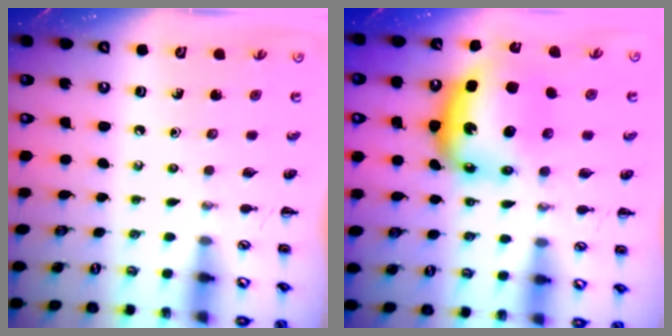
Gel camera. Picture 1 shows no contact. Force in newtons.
{"total": 9.2, "press": 8.8, "slide": 2.9}